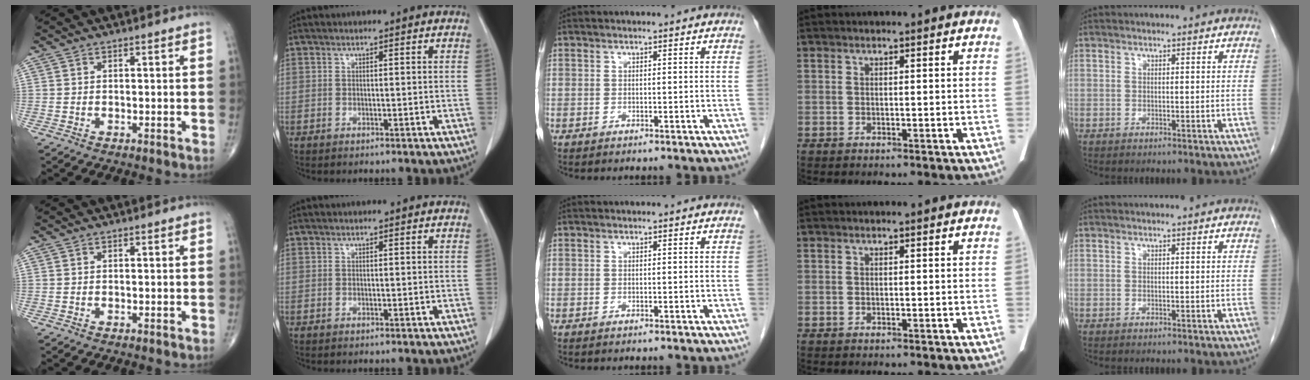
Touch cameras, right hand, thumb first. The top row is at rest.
{}